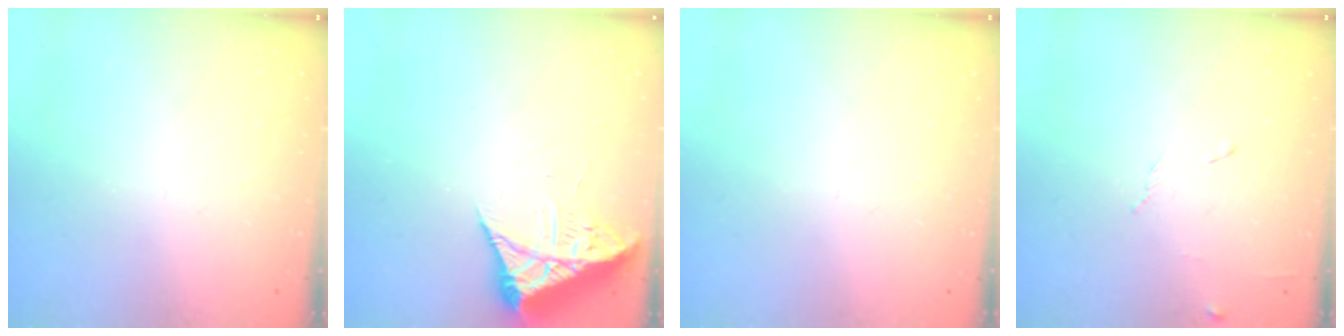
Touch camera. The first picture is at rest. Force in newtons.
{"total": 7.2, "press": 7.2, "slide": 0.8}
{"total": 0.0}
{"total": 6.4, "press": 6.3, "slide": 0.7}